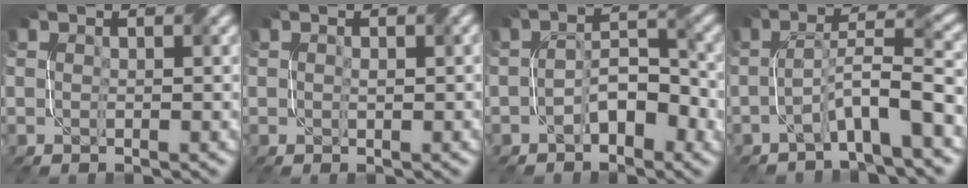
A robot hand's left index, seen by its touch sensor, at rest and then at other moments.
{"total": 0.7, "force": [0.1, 0.3, 0.6], "torque": [-0.010, 0.002, 0.002]}
{"total": 4.0, "force": [-1.8, 2.0, 3.0], "torque": [-0.048, 0.013, -0.030]}
{"total": 5.8, "force": [-2.7, 0.6, 5.1], "torque": [-0.089, 0.023, -0.053]}